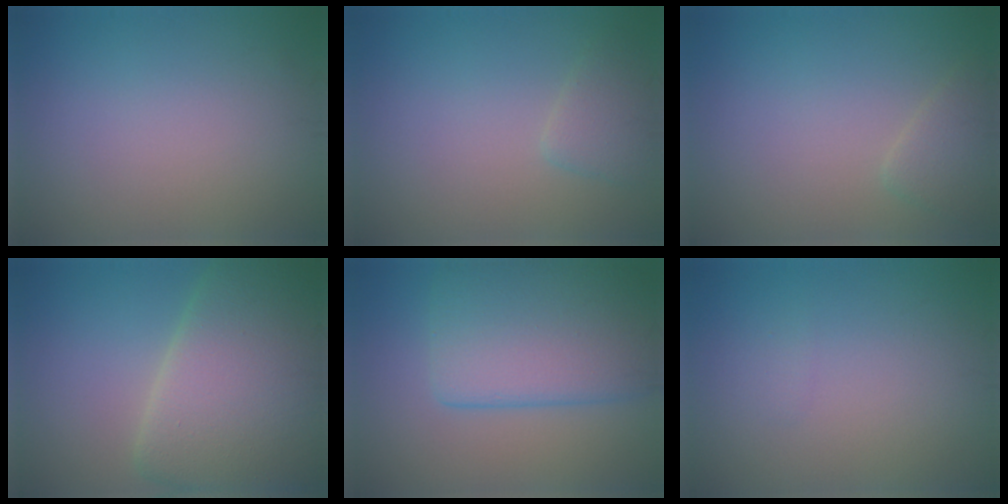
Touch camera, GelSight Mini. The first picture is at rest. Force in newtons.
{"total": 1.9, "press": 1.9, "slide": 0.2}
{"total": 1.9, "press": 1.9, "slide": 0.2}
{"total": 11.8, "press": 11.7, "slide": 0.5}
{"total": 8.7, "press": 8.7, "slide": 0.3}
{"total": 0.5, "press": 0.5, "slide": 0.0}